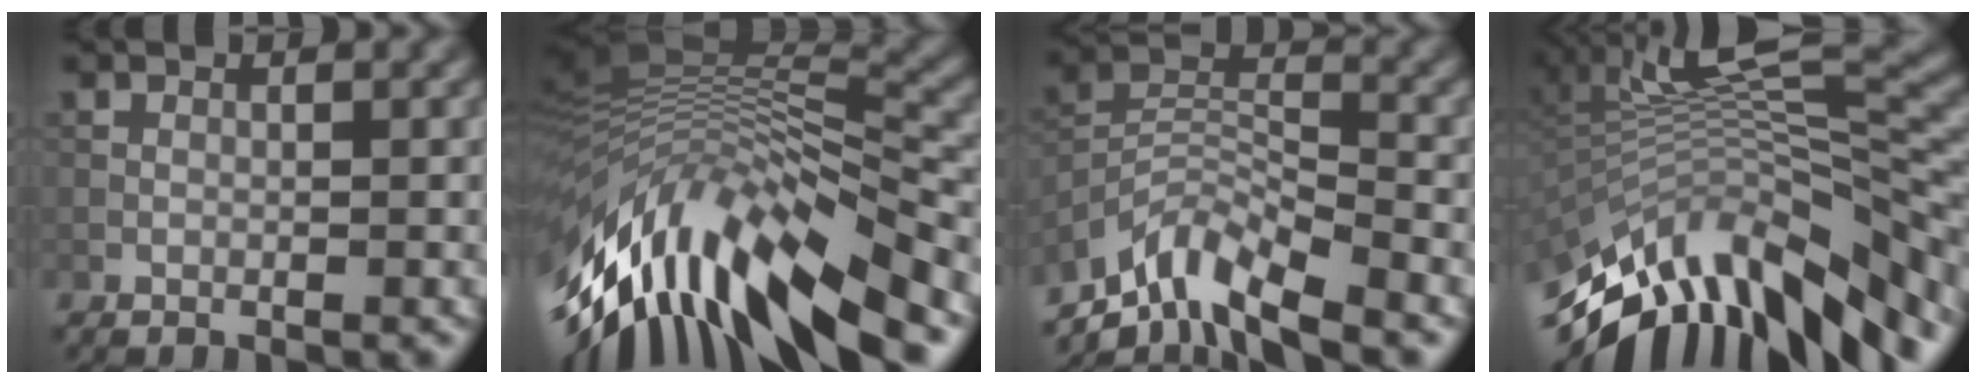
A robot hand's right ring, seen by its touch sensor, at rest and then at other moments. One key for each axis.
{"total": 14.4, "fx": -5.7, "fy": 5.2, "fz": 12.2, "tx": -0.234, "ty": 0.012, "tz": -0.093}
{"total": 7.4, "fx": -6.1, "fy": 1.9, "fz": 3.7, "tx": -0.070, "ty": -0.005, "tz": -0.124}
{"total": 14.2, "fx": -5.0, "fy": 5.3, "fz": 12.1, "tx": -0.221, "ty": 0.023, "tz": -0.086}